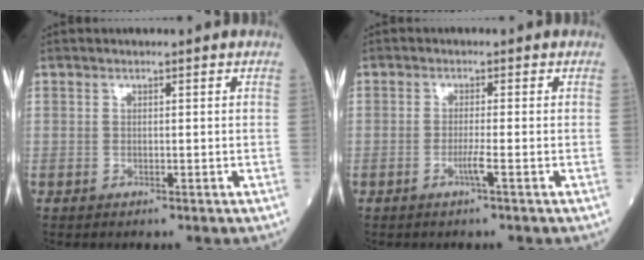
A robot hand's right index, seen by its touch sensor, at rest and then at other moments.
{"total": 1.9, "force": [-0.9, -0.5, 1.6], "torque": [-0.032, -0.002, -0.021]}